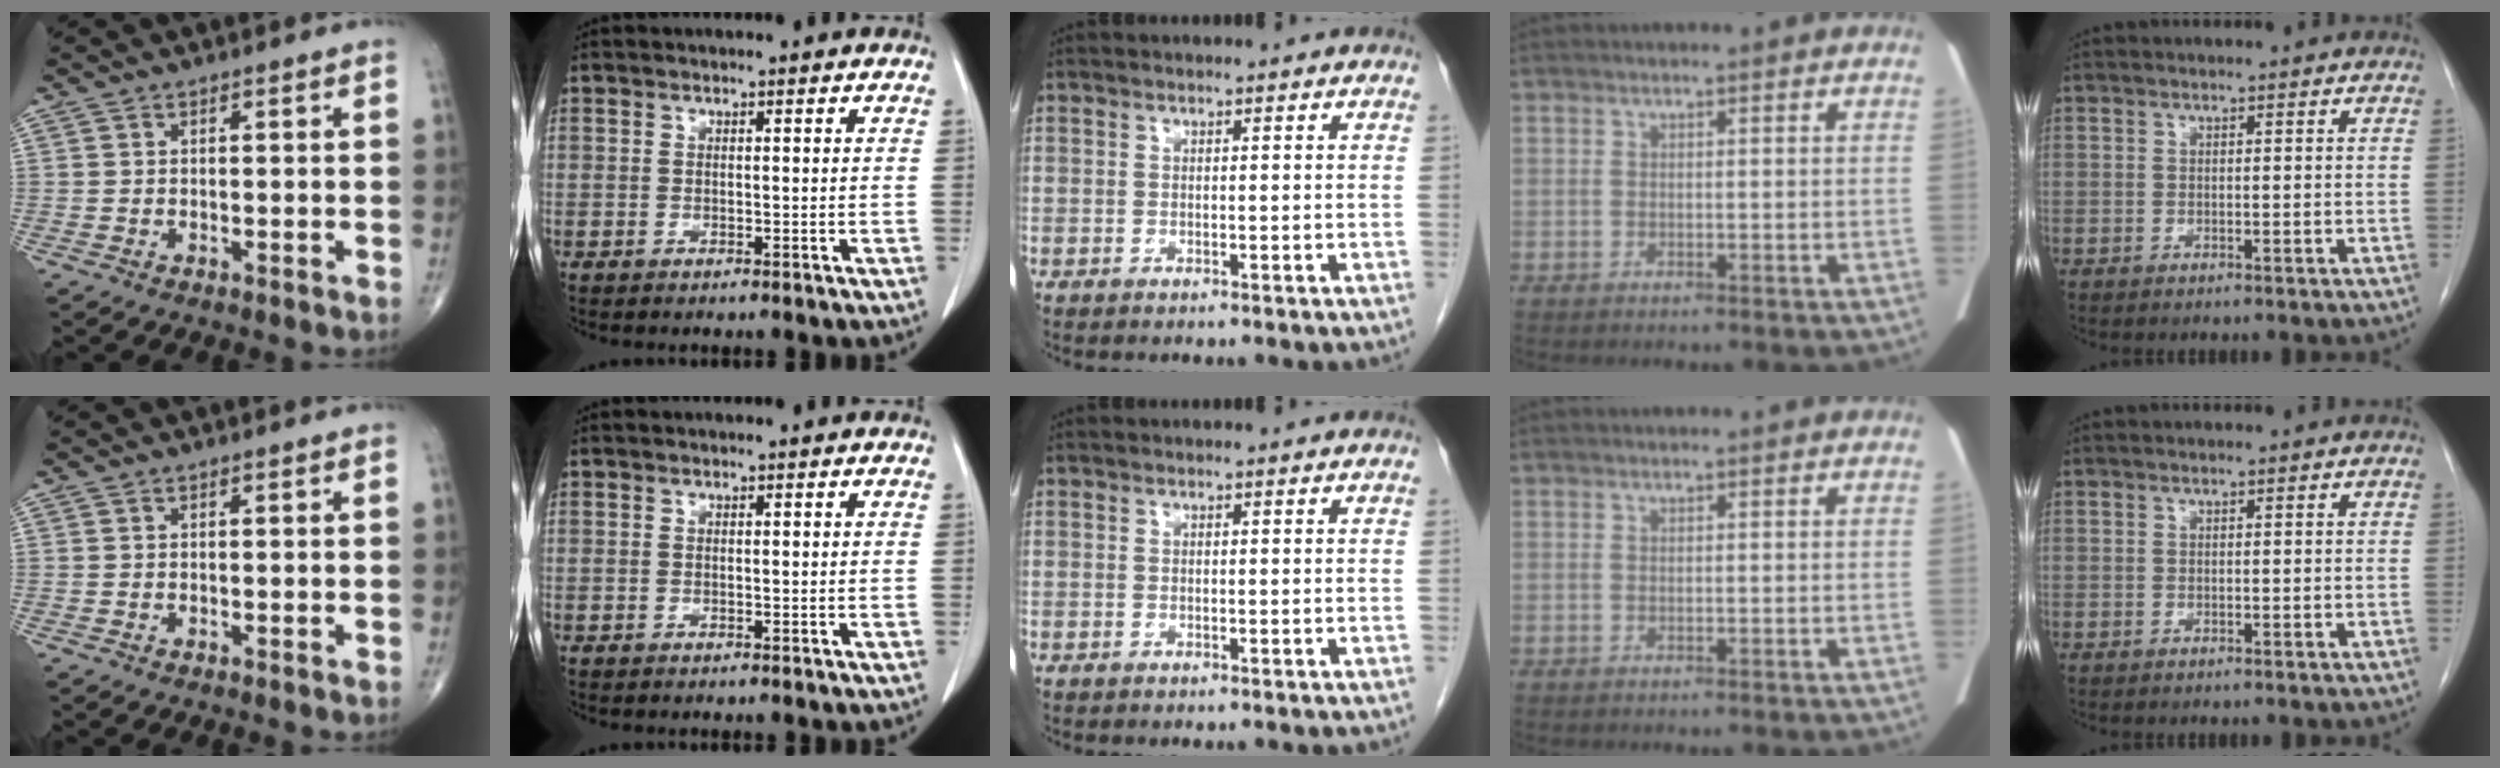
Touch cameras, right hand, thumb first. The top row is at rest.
{}